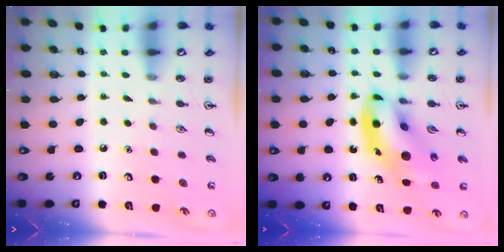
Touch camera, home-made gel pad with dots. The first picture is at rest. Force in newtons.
{"total": 12.1, "press": 11.6, "slide": 3.3}